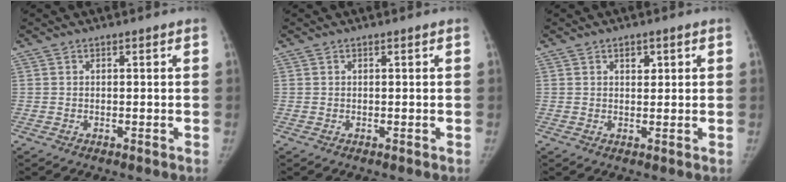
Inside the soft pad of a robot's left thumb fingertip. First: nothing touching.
{"total": 0.0}
{"total": 2.1, "force": [1.0, 1.3, 1.3], "torque": [-0.009, -0.004, 0.016]}